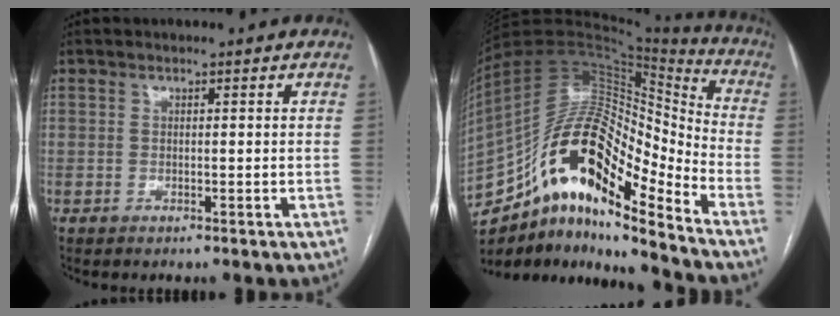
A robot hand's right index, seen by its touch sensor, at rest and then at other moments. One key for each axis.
{"total": 22.5, "fx": -13.2, "fy": 6.3, "fz": 17.1, "tx": -0.323, "ty": 0.038, "tz": -0.226}